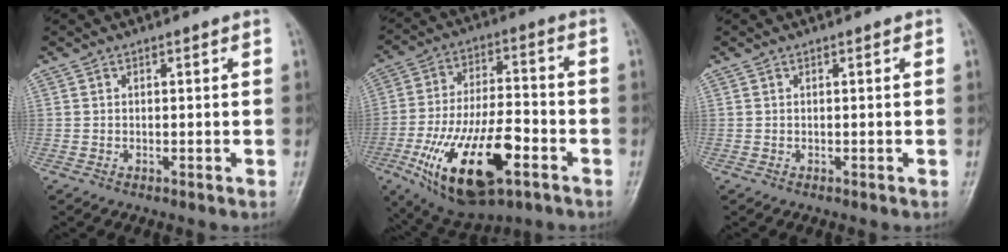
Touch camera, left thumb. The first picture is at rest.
{"total": 21.4, "force": [-8.7, 9.4, 17.1], "torque": [-0.304, 0.028, -0.137]}
{"total": 0.0}